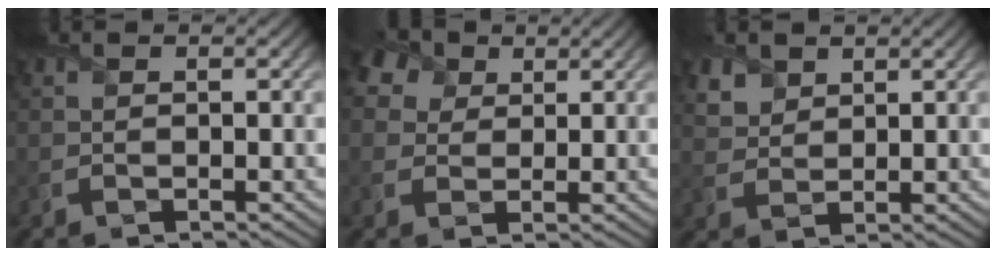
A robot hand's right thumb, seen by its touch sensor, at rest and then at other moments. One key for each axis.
{"total": 6.5, "fx": 3.3, "fy": 4.5, "fz": 3.2, "tx": -0.098, "ty": 0.021, "tz": 0.051}
{"total": 3.4, "fx": 2.2, "fy": 2.3, "fz": 1.1, "tx": -0.044, "ty": -0.009, "tz": 0.053}